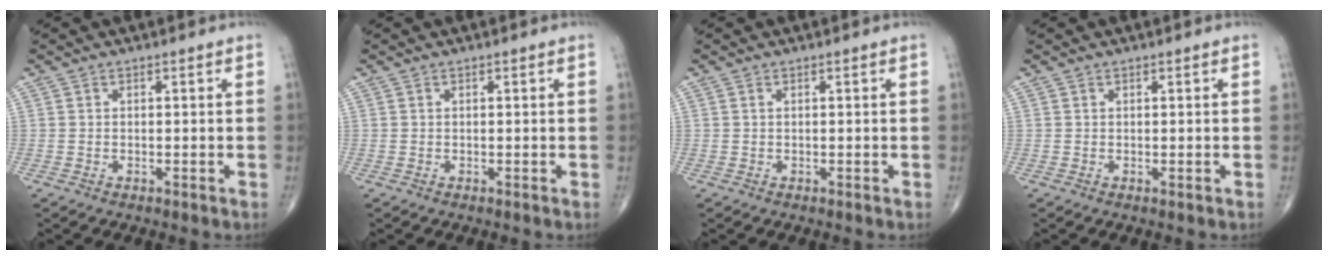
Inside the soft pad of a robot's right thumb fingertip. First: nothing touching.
{"total": 0.0}
{"total": 0.0}
{"total": 0.0}